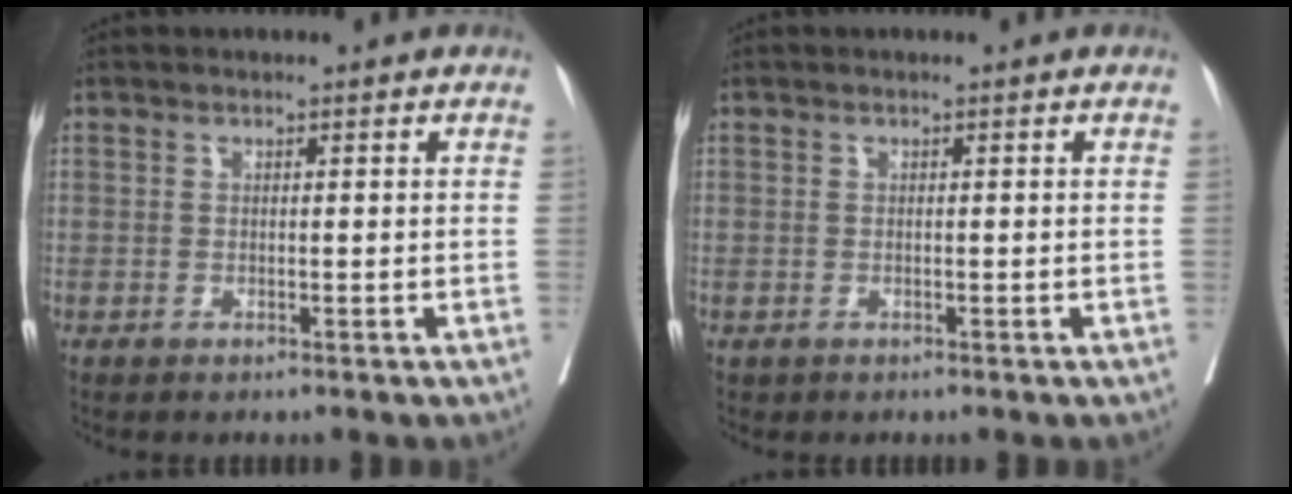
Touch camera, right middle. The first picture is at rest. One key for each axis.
{"total": 0.0}